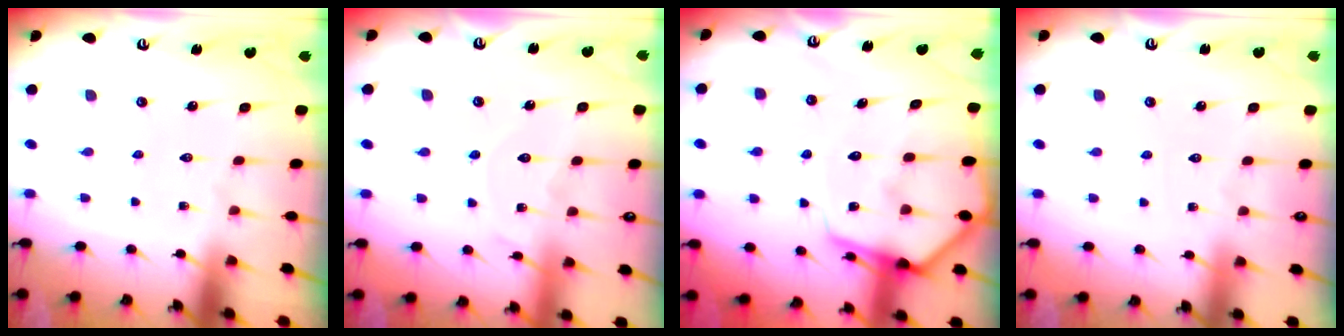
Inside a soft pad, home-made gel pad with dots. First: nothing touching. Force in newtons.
{"total": 7.3, "press": 7.3, "slide": 0.5}
{"total": 12.3, "press": 12.2, "slide": 1.2}
{"total": 2.2, "press": 2.2, "slide": 0.3}